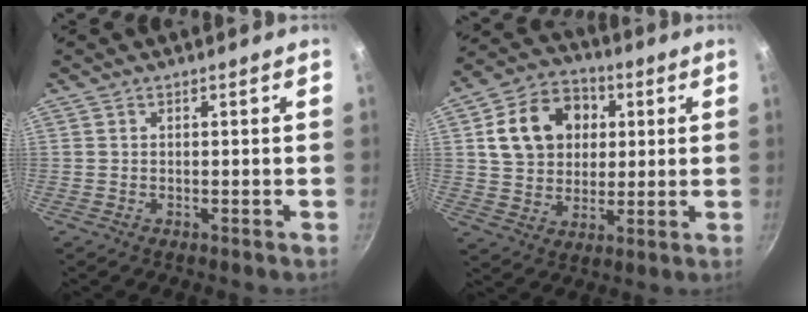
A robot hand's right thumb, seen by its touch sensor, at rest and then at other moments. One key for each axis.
{"total": 15.4, "fx": 3.7, "fy": 12.3, "fz": 8.6, "tx": -0.120, "ty": 0.015, "tz": 0.058}